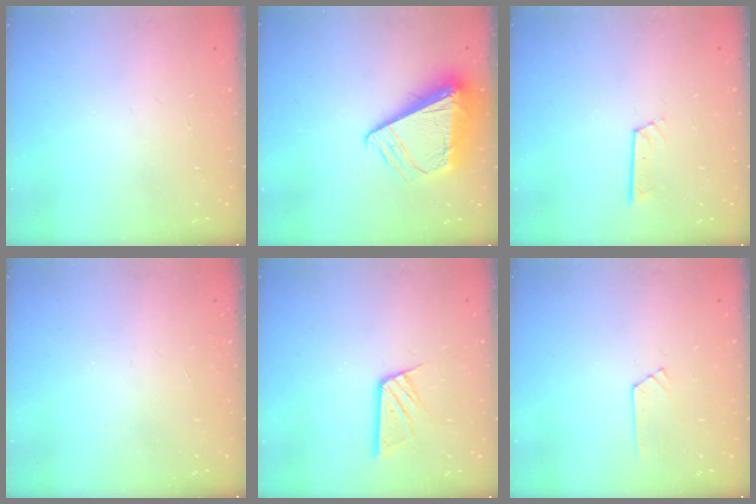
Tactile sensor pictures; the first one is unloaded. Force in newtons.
{"total": 11.0, "press": 10.9, "slide": 1.4}
{"total": 6.4, "press": 6.4, "slide": 0.2}
{"total": 0.0}
{"total": 10.4, "press": 10.3, "slide": 1.0}
{"total": 5.2, "press": 5.2, "slide": 0.5}